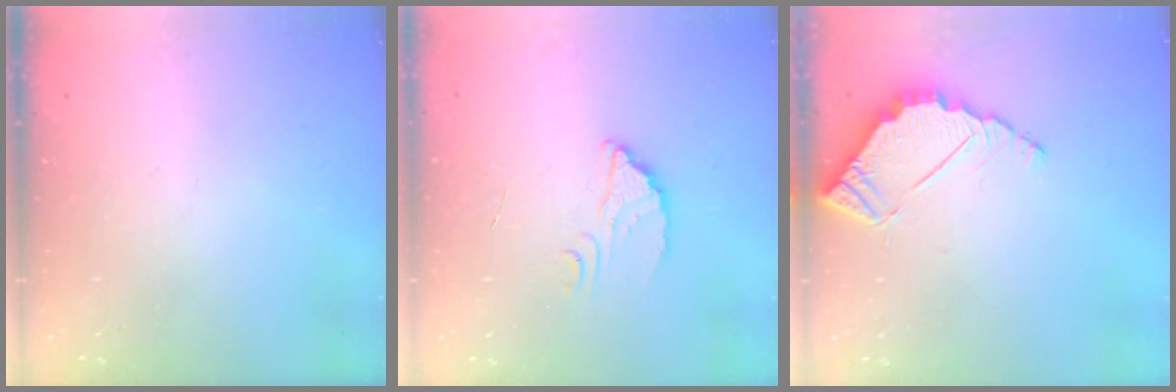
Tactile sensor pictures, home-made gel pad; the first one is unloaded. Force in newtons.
{"total": 2.7, "press": 2.7, "slide": 0.1}
{"total": 5.8, "press": 5.8, "slide": 0.4}